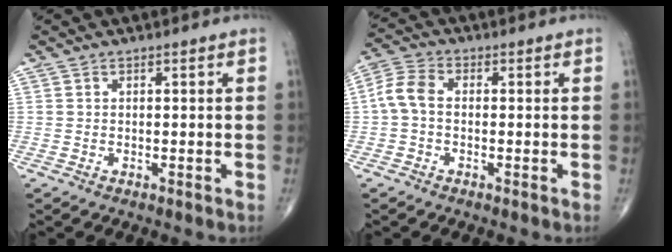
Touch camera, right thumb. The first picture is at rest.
{"total": 5.3, "force": [-0.3, 3.4, 4.1], "torque": [-0.084, 0.014, -0.017]}